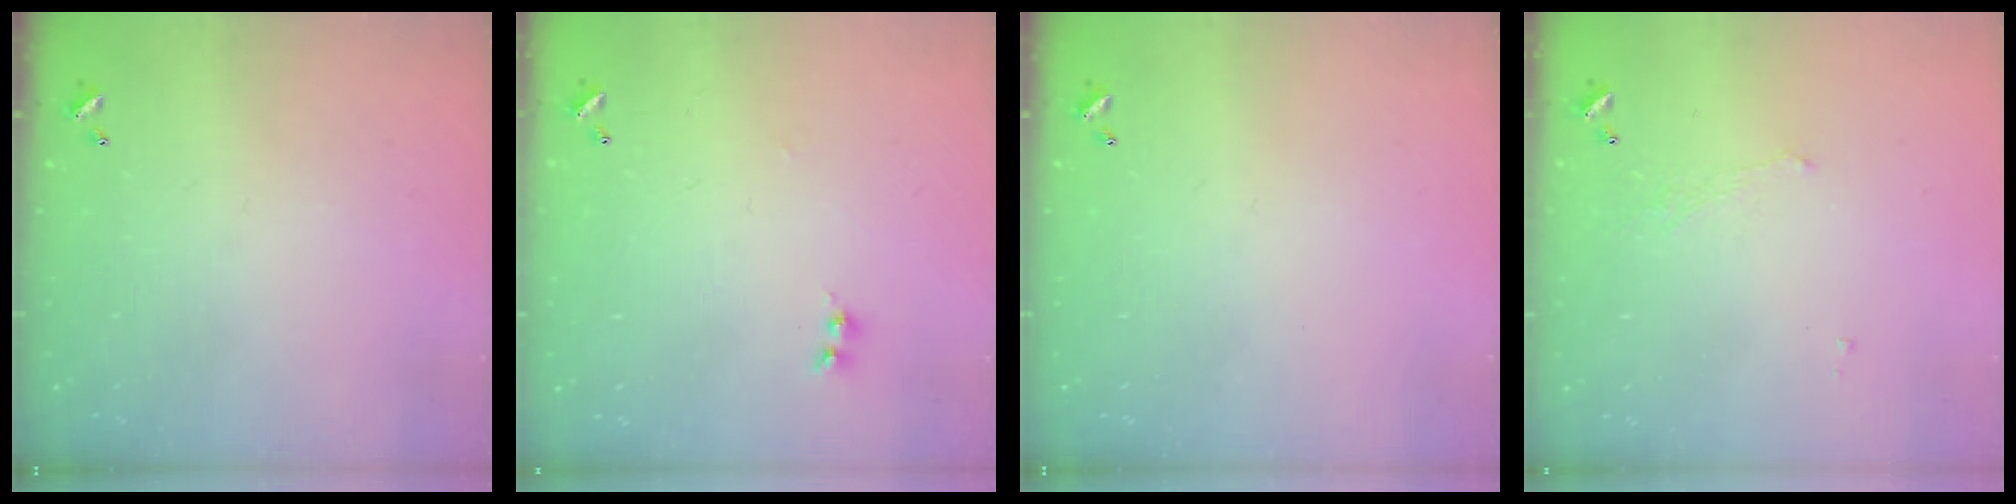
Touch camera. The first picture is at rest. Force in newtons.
{"total": 1.8, "press": 1.8, "slide": 0.3}
{"total": 0.0}
{"total": 1.1, "press": 0.8, "slide": 0.7}